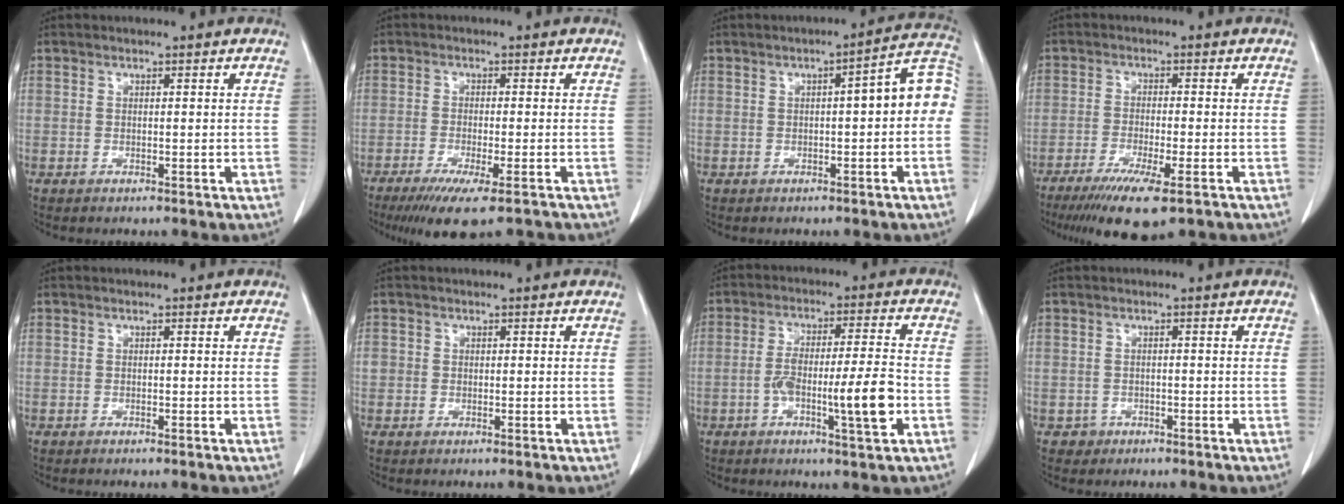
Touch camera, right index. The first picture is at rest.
{"total": 10.2, "force": [-7.7, 1.1, 6.6], "torque": [-0.089, -0.020, -0.118]}
{"total": 8.0, "force": [0.2, 1.6, 7.8], "torque": [-0.093, 0.037, -0.004]}
{"total": 9.8, "force": [-6.3, 1.1, 7.4], "torque": [-0.120, -0.024, -0.097]}
{"total": 0.0}
{"total": 1.6, "force": [0.0, 1.5, 0.4], "torque": [-0.001, 0.007, 0.000]}
{"total": 9.9, "force": [-2.9, 0.7, 9.5], "torque": [-0.164, 0.007, -0.048]}
{"total": 1.8, "force": [-0.9, 1.6, -0.2], "torque": [0.011, 0.011, -0.017]}